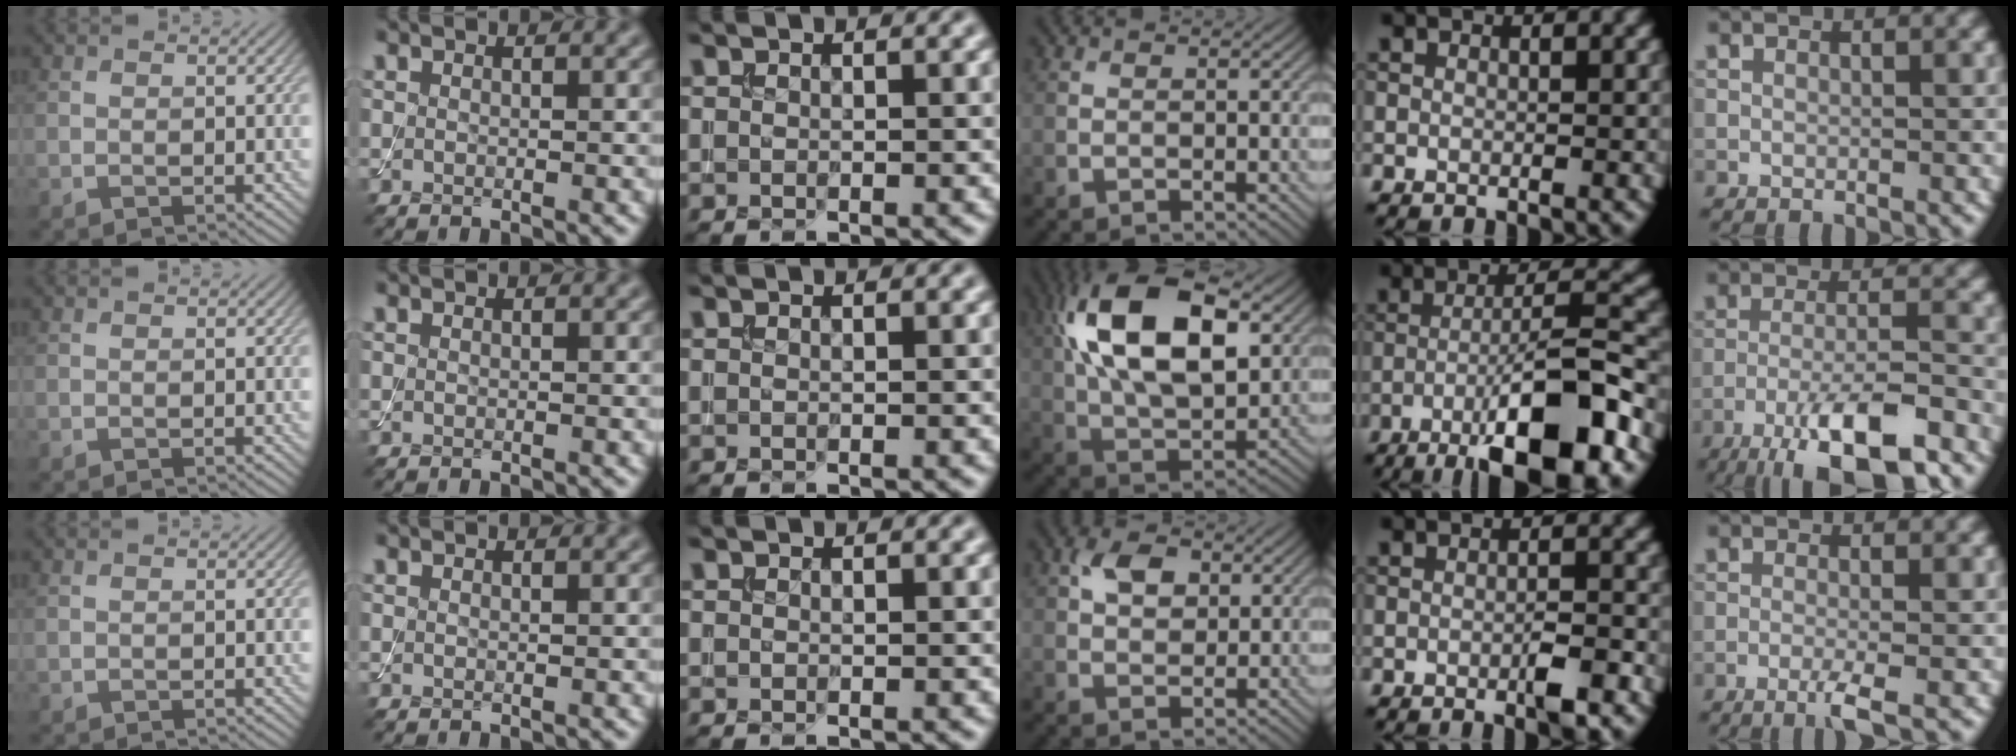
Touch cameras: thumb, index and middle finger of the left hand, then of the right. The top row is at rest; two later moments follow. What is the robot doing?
{"motion": "assemble", "object": "toy tower of hanoi"}